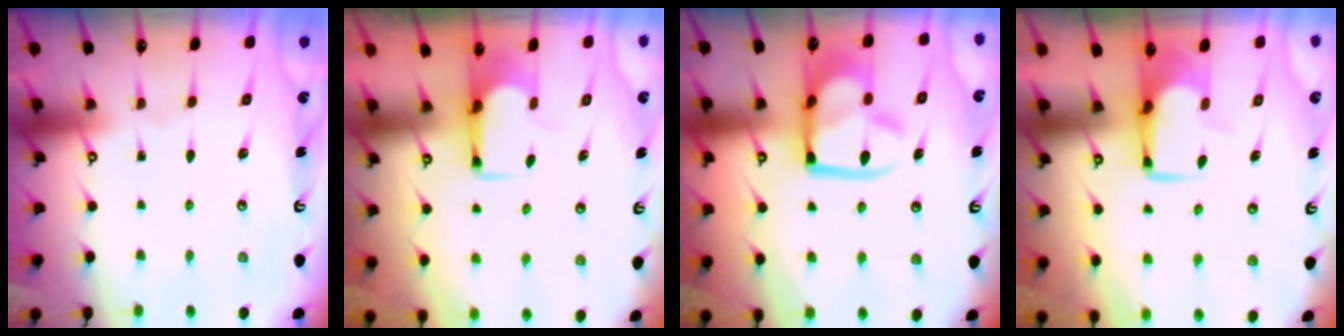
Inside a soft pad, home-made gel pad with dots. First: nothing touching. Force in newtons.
{"total": 1.7, "press": 1.4, "slide": 0.9}
{"total": 14.9, "press": 14.8, "slide": 1.5}
{"total": 0.6, "press": 0.6, "slide": 0.2}